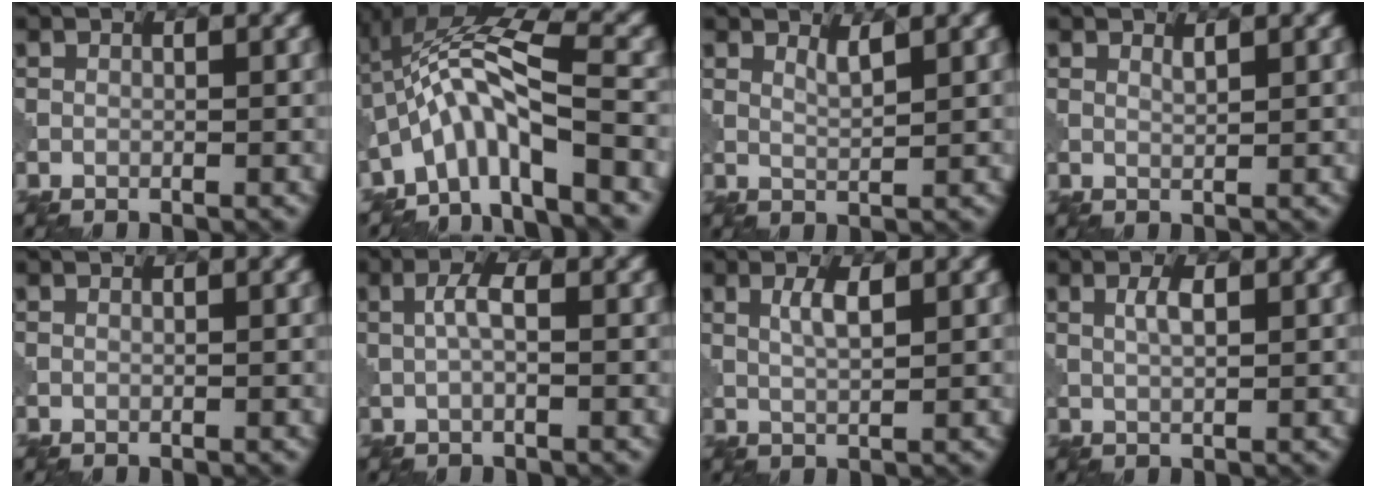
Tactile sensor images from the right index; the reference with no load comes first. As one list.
[{"total": 8.7, "force": [-3.7, 1.8, 7.7], "torque": [-0.141, 0.021, -0.073]}, {"total": 1.4, "force": [1.0, 0.2, 1.0], "torque": [-0.018, -0.001, 0.016]}, {"total": 0.8, "force": [0.6, 0.1, 0.4], "torque": [-0.007, -0.001, 0.011]}, {"total": 0.0}, {"total": 2.1, "force": [0.2, 0.5, 2.0], "torque": [-0.043, 0.007, 0.002]}, {"total": 2.2, "force": [0.9, 0.5, 2.0], "torque": [-0.041, 0.002, 0.017]}, {"total": 1.8, "force": [0.6, 0.5, 1.6], "torque": [-0.035, 0.003, 0.012]}]